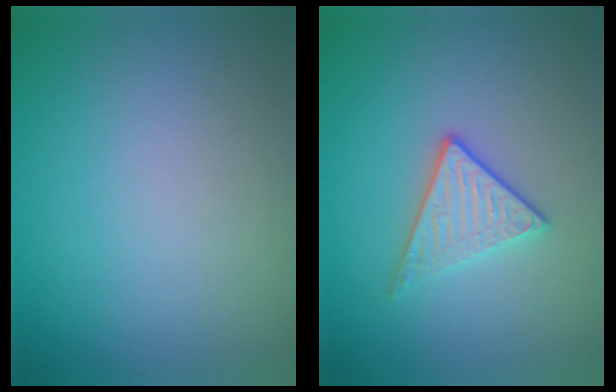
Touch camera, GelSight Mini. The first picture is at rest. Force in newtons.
{"total": 2.9, "press": 2.6, "slide": 1.4}